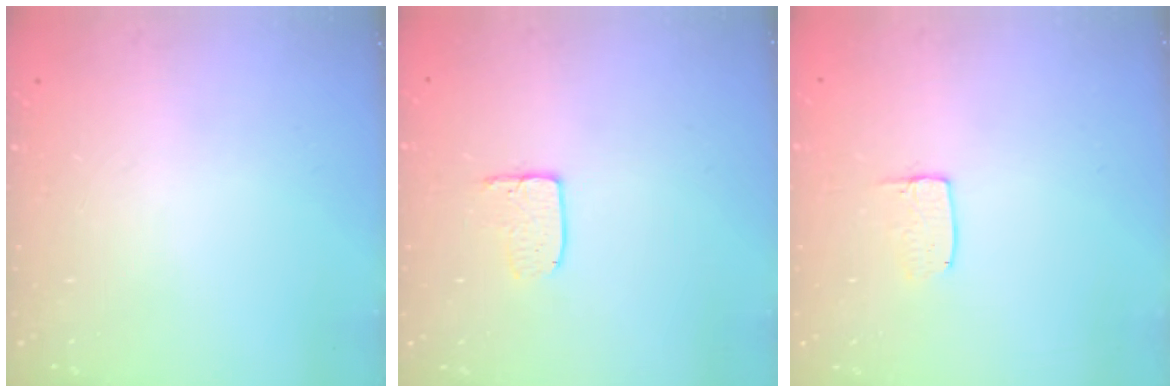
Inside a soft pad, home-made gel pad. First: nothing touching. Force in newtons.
{"total": 5.8, "press": 5.8, "slide": 0.4}
{"total": 3.4, "press": 3.3, "slide": 0.3}